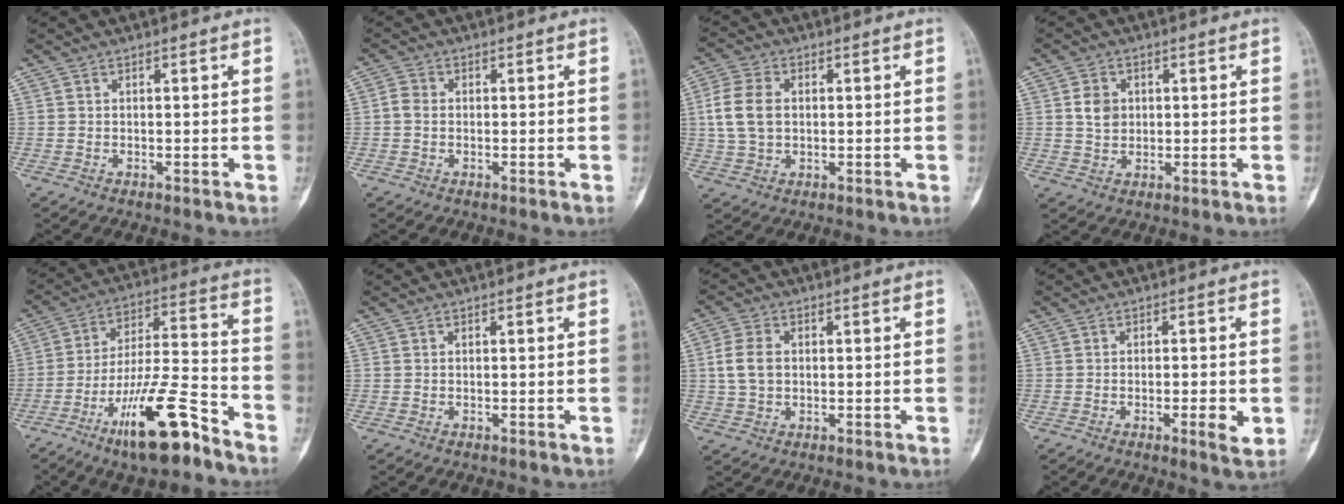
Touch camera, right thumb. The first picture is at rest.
{"total": 2.4, "force": [-0.1, 1.9, 1.5], "torque": [-0.028, 0.006, -0.007]}
{"total": 8.6, "force": [1.0, 6.0, 6.1], "torque": [-0.126, 0.008, 0.021]}
{"total": 4.5, "force": [1.0, 3.7, 2.5], "torque": [-0.028, -0.004, 0.018]}
{"total": 17.1, "force": [-10.7, 4.3, 12.7], "torque": [-0.223, 0.078, -0.185]}
{"total": 0.0}
{"total": 5.8, "force": [0.6, 4.1, 4.0], "torque": [-0.085, 0.006, 0.012]}
{"total": 4.1, "force": [-1.0, 1.0, 3.9], "torque": [-0.058, -0.006, -0.014]}